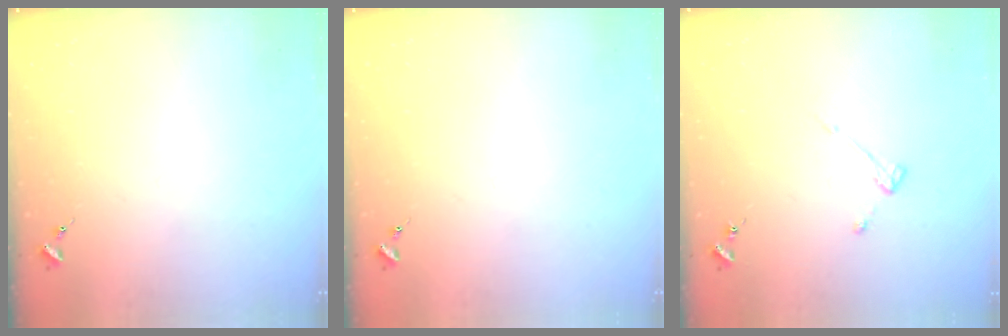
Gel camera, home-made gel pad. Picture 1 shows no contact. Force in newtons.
{"total": 0.0}
{"total": 3.0, "press": 3.0, "slide": 0.6}